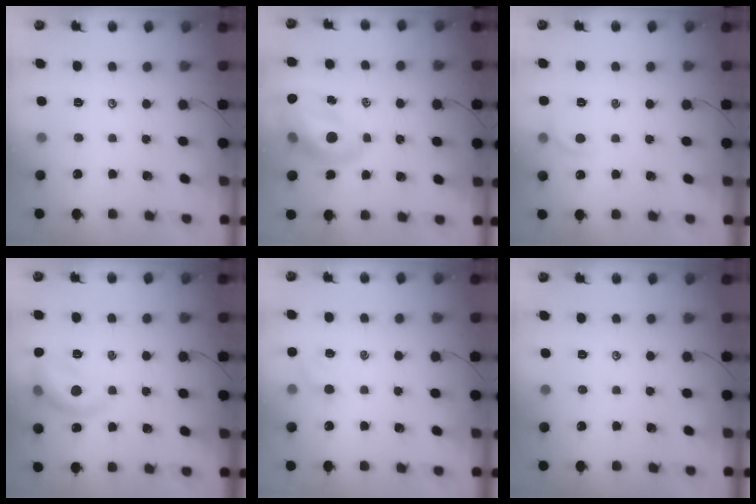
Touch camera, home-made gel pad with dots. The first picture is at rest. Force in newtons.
{"total": 13.6, "press": 13.1, "slide": 3.7}
{"total": 5.8, "press": 5.6, "slide": 1.5}
{"total": 11.7, "press": 11.6, "slide": 1.0}
{"total": 4.9, "press": 4.8, "slide": 1.1}
{"total": 0.0}